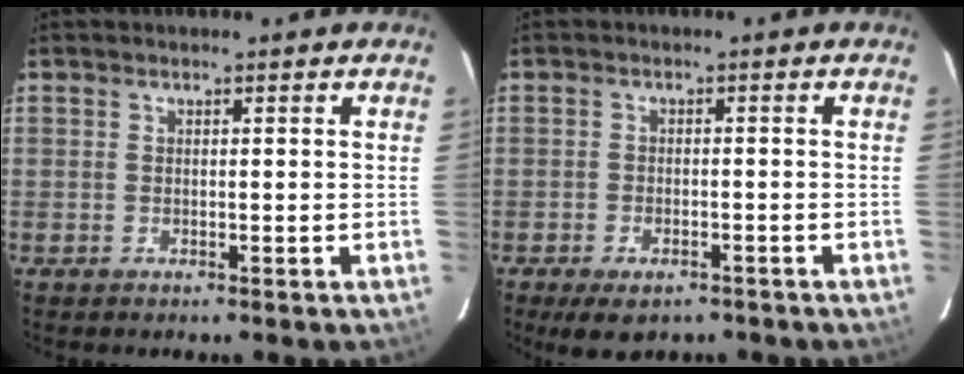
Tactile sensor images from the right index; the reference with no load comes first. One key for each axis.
{"total": 6.6, "fx": -4.7, "fy": 3.0, "fz": 3.5, "tx": -0.076, "ty": -0.016, "tz": -0.068}